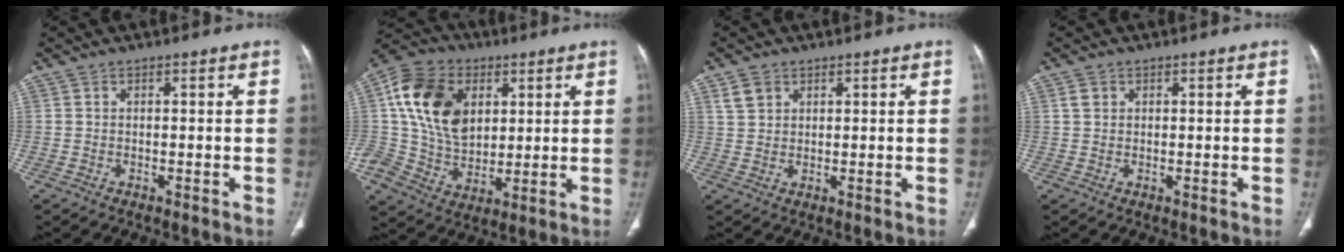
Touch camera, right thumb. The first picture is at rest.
{"total": 16.9, "force": [4.7, 12.4, 10.4], "torque": [-0.171, -0.002, 0.085]}
{"total": 3.3, "force": [1.8, 2.4, 1.3], "torque": [-0.020, -0.005, 0.041]}
{"total": 1.6, "force": [0.7, 1.3, 0.8], "torque": [-0.007, -0.001, 0.015]}